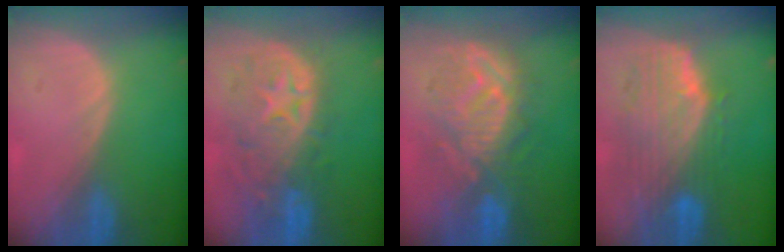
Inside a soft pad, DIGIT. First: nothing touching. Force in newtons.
{"total": 11.2, "press": 9.8, "slide": 5.3}
{"total": 10.0, "press": 9.8, "slide": 1.4}
{"total": 10.0, "press": 8.9, "slide": 4.7}